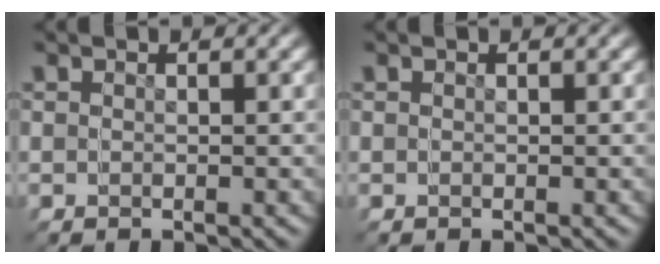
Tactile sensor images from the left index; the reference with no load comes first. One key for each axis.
{"total": 0.0}